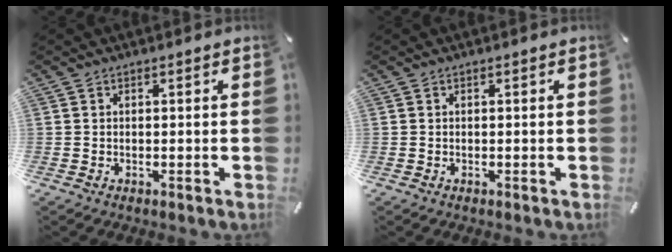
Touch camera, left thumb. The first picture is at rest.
{"total": 0.0}